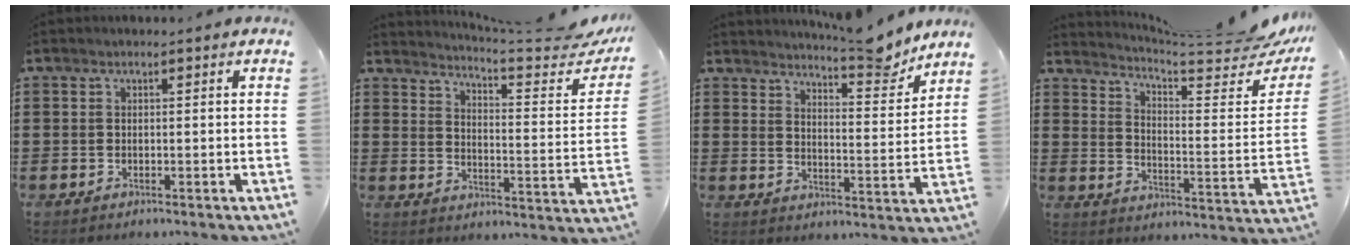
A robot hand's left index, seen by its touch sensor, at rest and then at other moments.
{"total": 4.5, "force": [4.0, -0.2, 2.1], "torque": [-0.047, -0.040, 0.058]}
{"total": 8.2, "force": [7.6, 1.1, 2.8], "torque": [-0.040, -0.048, 0.130]}
{"total": 5.1, "force": [4.4, 0.4, 2.6], "torque": [-0.056, -0.047, 0.067]}